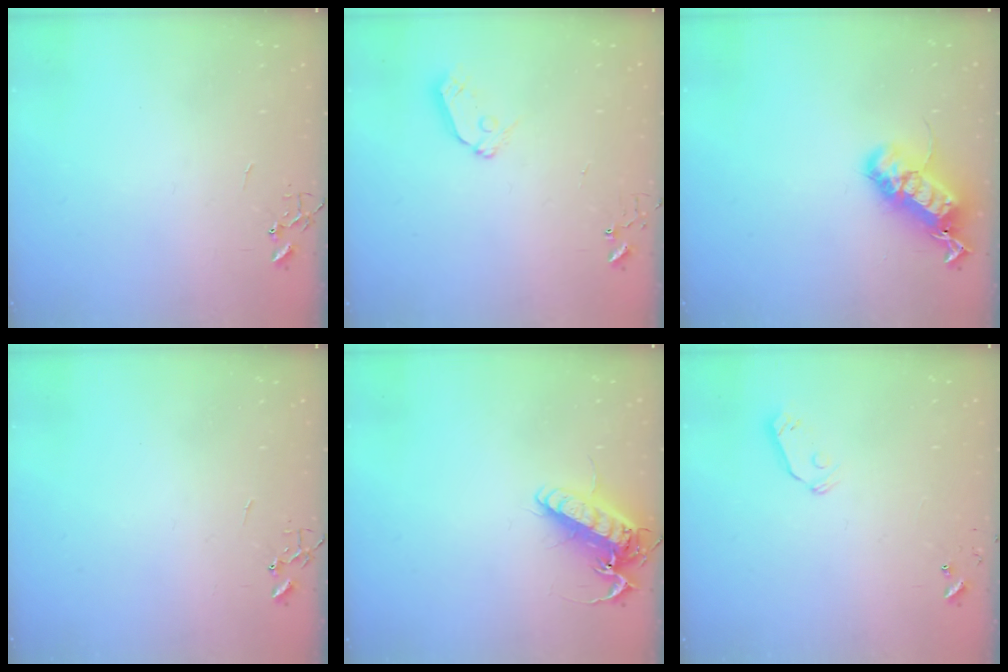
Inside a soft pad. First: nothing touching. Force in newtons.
{"total": 7.0, "press": 7.0, "slide": 0.6}
{"total": 19.9, "press": 19.9, "slide": 0.3}
{"total": 0.0}
{"total": 14.8, "press": 14.6, "slide": 2.4}
{"total": 5.9, "press": 5.8, "slide": 1.0}